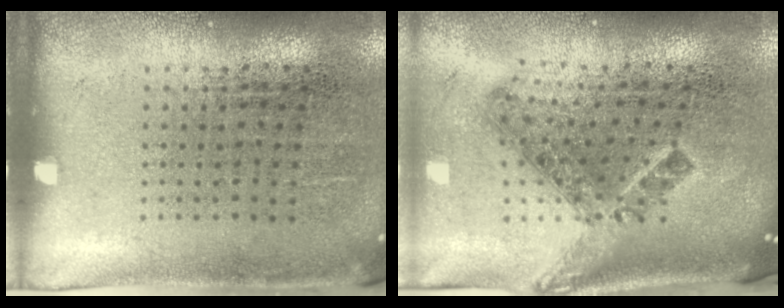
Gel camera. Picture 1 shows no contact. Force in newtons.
{"total": 1.7, "press": 1.3, "slide": 1.2}